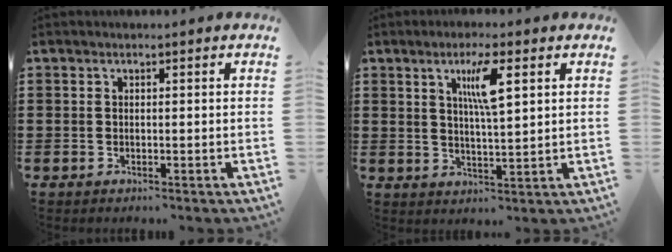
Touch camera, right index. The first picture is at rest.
{"total": 5.9, "force": [2.5, 1.0, 5.3], "torque": [-0.104, 0.006, 0.037]}